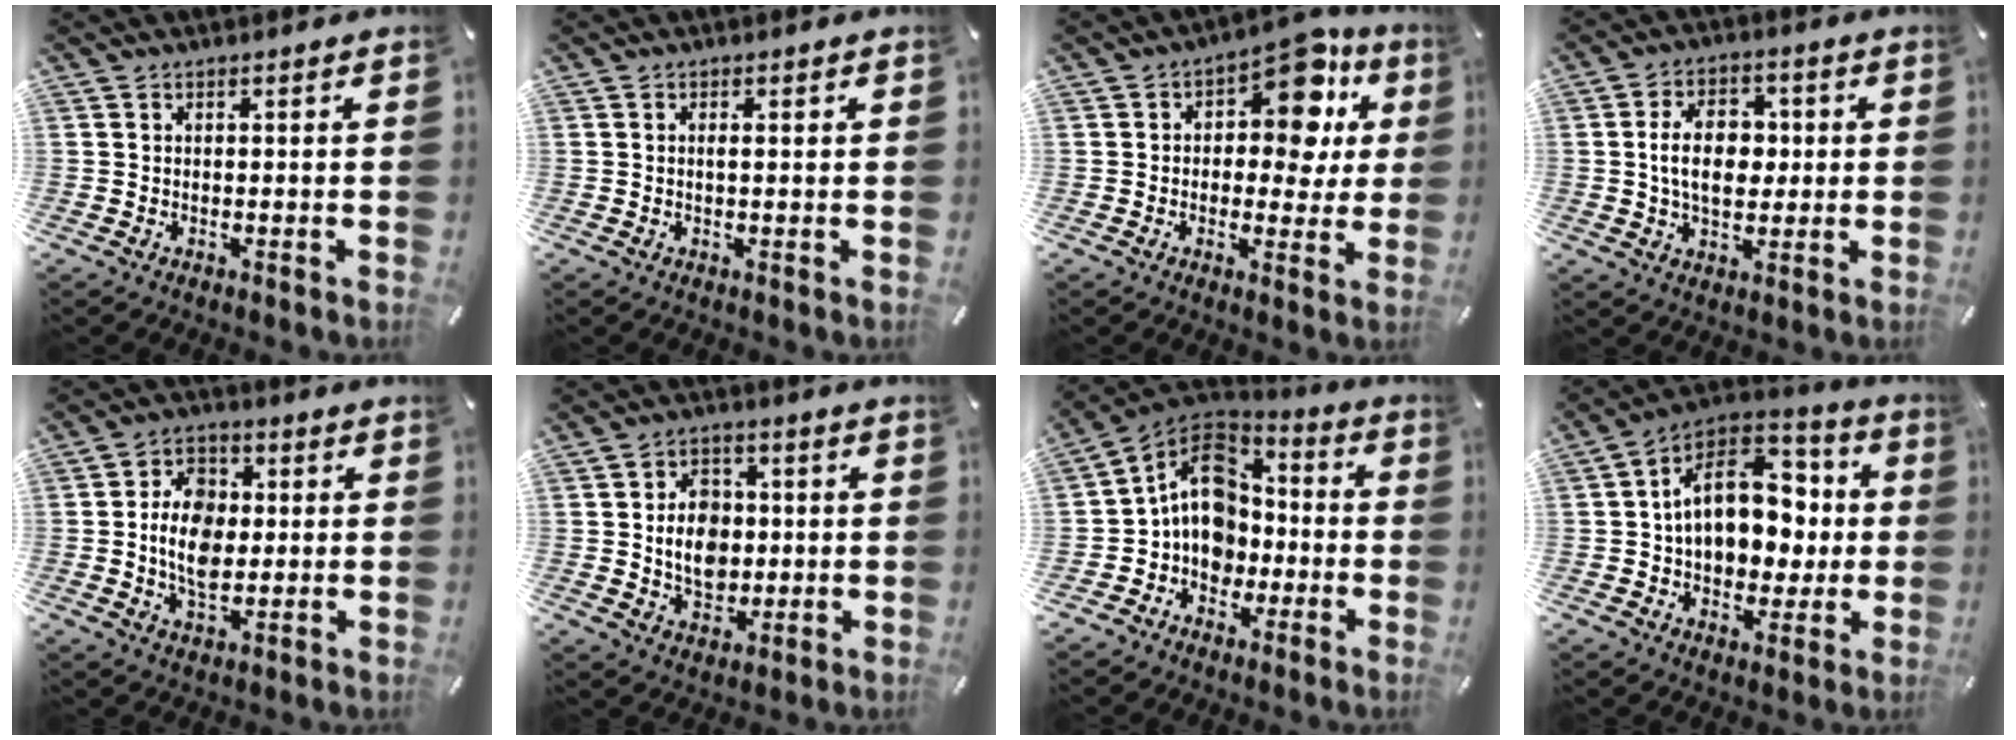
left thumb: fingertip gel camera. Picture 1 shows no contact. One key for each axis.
{"total": 1.0, "fx": 0.2, "fy": 0.3, "fz": 1.0, "tx": -0.020, "ty": 0.001, "tz": 0.002}
{"total": 12.7, "fx": 5.6, "fy": 7.2, "fz": 8.8, "tx": -0.113, "ty": -0.038, "tz": 0.091}
{"total": 10.7, "fx": 0.5, "fy": 7.3, "fz": 7.8, "tx": -0.145, "ty": 0.005, "tz": 0.004}
{"total": 10.6, "fx": -0.3, "fy": 7.8, "fz": 7.2, "tx": -0.133, "ty": 0.008, "tz": -0.007}
{"total": 9.7, "fx": 0.2, "fy": 7.9, "fz": 5.7, "tx": -0.098, "ty": 0.008, "tz": 0.003}
{"total": 12.2, "fx": -0.5, "fy": 10.8, "fz": 5.5, "tx": -0.099, "ty": 0.014, "tz": -0.006}
{"total": 17.7, "fx": 2.1, "fy": 13.4, "fz": 11.4, "tx": -0.165, "ty": -0.001, "tz": 0.043}